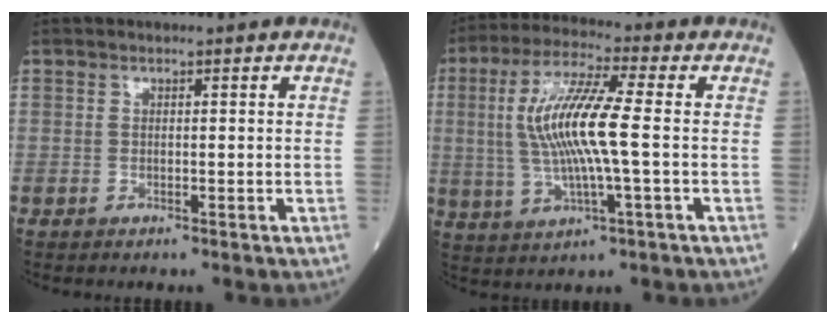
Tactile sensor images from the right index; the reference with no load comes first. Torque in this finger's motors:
{"motor_torque": [1.44, -0.23, 0.88, 0.21]}